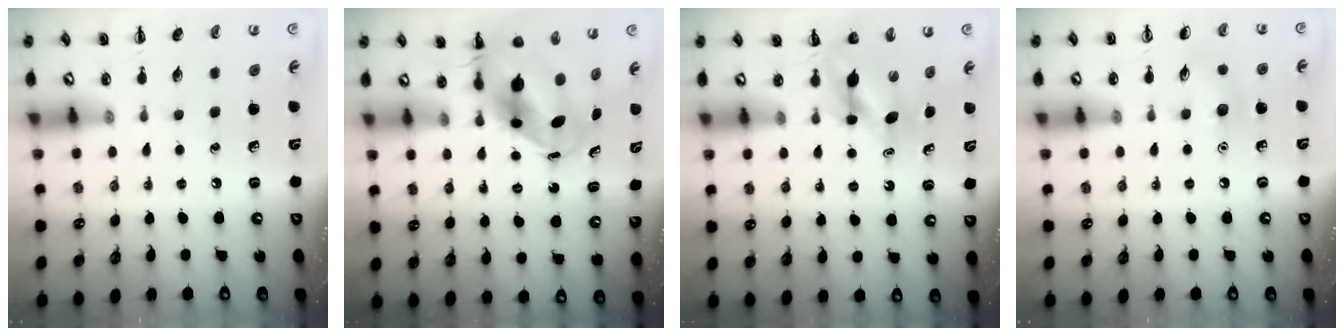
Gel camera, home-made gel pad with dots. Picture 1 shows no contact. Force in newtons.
{"total": 7.5, "press": 7.3, "slide": 1.7}
{"total": 4.6, "press": 4.6, "slide": 0.4}
{"total": 6.6, "press": 6.3, "slide": 1.9}